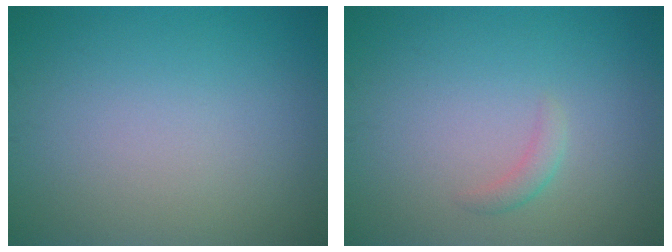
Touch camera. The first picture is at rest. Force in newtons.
{"total": 1.1, "press": 1.1, "slide": 0.1}